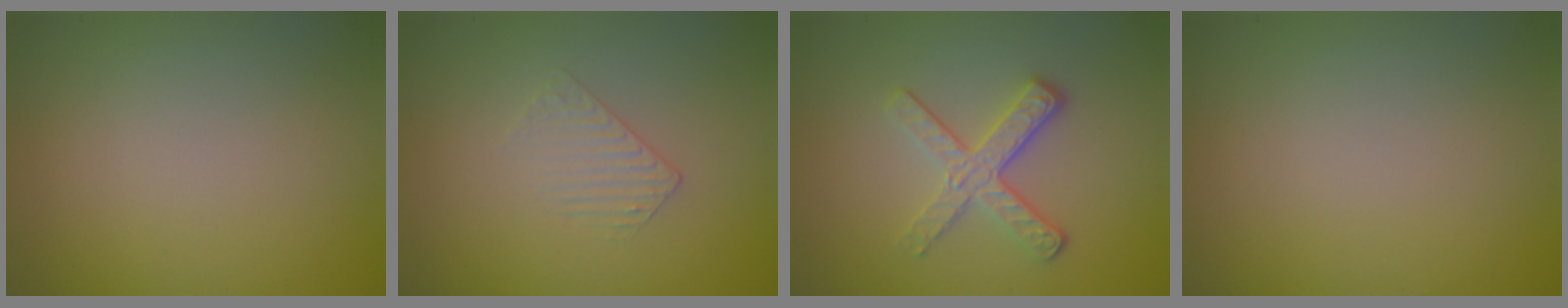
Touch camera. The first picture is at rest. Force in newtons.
{"total": 1.0, "press": 0.3, "slide": 1.0}
{"total": 3.3, "press": 2.6, "slide": 2.0}
{"total": 0.0}